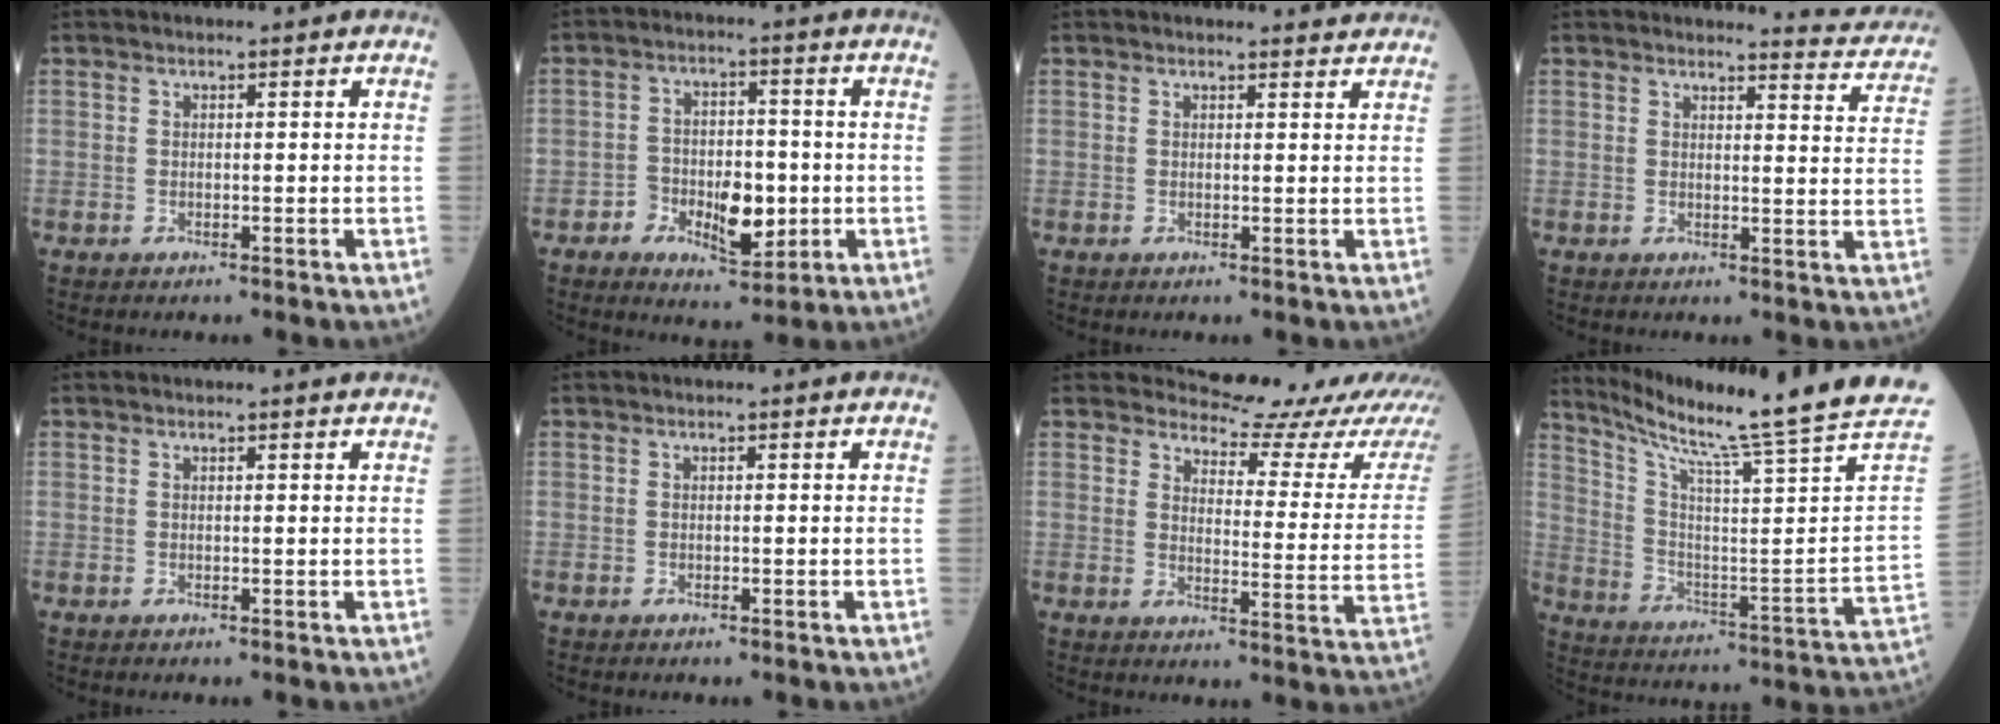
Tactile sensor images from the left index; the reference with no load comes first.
{"total": 8.1, "force": [-2.3, 4.4, 6.5], "torque": [-0.107, 0.010, -0.031]}
{"total": 2.1, "force": [2.1, 0.2, -0.1], "torque": [-0.007, -0.005, 0.018]}
{"total": 7.2, "force": [7.2, 0.2, -0.1], "torque": [0.004, -0.044, 0.063]}
{"total": 1.2, "force": [1.2, -0.1, 0.3], "torque": [-0.011, 0.001, 0.012]}
{"total": 0.0}
{"total": 13.3, "force": [13.1, 1.5, 2.1], "torque": [-0.010, -0.081, 0.137]}
{"total": 24.1, "force": [20.7, -4.1, 11.5], "torque": [-0.196, -0.115, 0.292]}